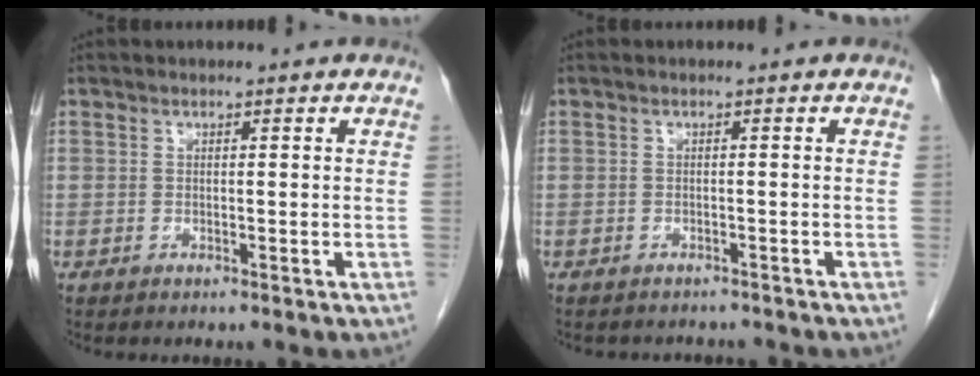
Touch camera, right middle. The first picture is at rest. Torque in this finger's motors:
{"motor_torque": [-0.51, -0.04, -0.11, -0.01]}